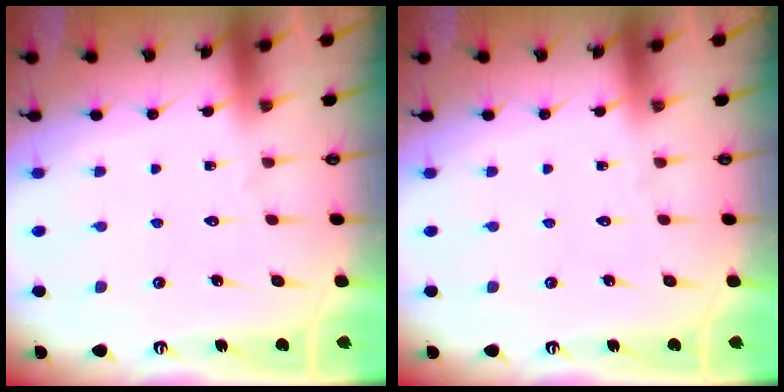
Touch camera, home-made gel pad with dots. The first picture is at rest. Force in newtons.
{"total": 0.0}